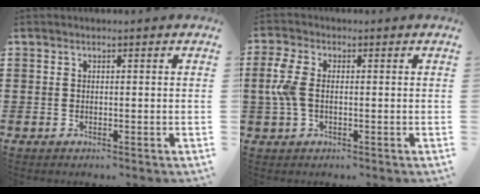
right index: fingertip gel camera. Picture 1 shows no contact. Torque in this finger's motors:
{"motor_torque": [0.92, -0.17, 0.50, 0.15]}